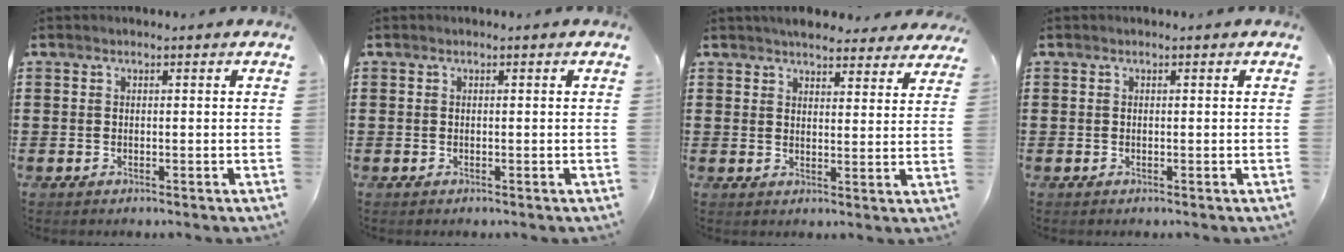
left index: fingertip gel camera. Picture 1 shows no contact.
{"total": 0.0}
{"total": 4.3, "force": [4.0, 0.8, 1.2], "torque": [-0.029, -0.017, 0.072]}
{"total": 0.0}